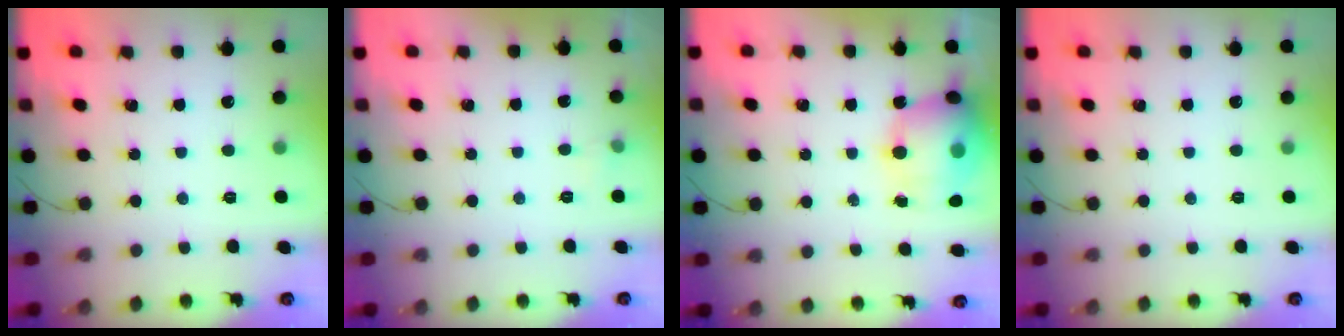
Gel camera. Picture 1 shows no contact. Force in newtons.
{"total": 2.9, "press": 2.8, "slide": 0.9}
{"total": 16.9, "press": 16.5, "slide": 3.7}
{"total": 0.0}